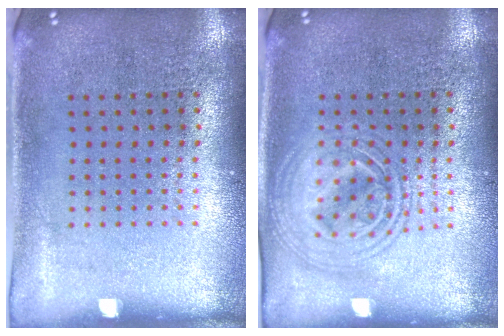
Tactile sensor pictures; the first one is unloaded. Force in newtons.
{"total": 2.7, "press": 2.7, "slide": 0.3}